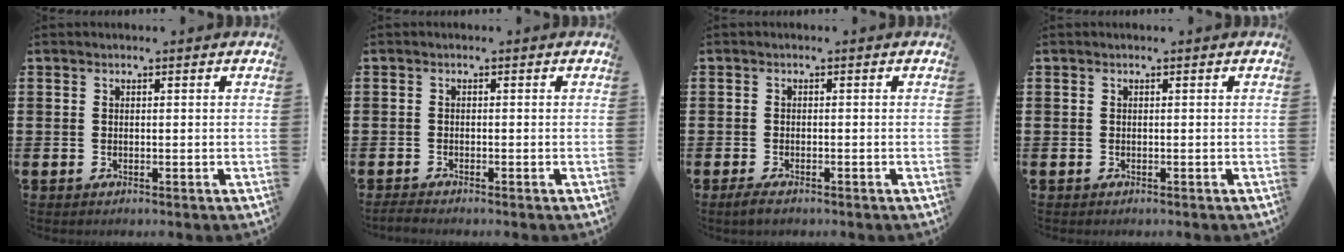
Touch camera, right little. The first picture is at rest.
{"total": 0.8, "force": [-0.7, 0.0, 0.4], "torque": [-0.008, -0.002, -0.014]}
{"total": 1.3, "force": [-0.7, 0.5, 1.0], "torque": [-0.019, -0.001, -0.014]}
{"total": 0.0}